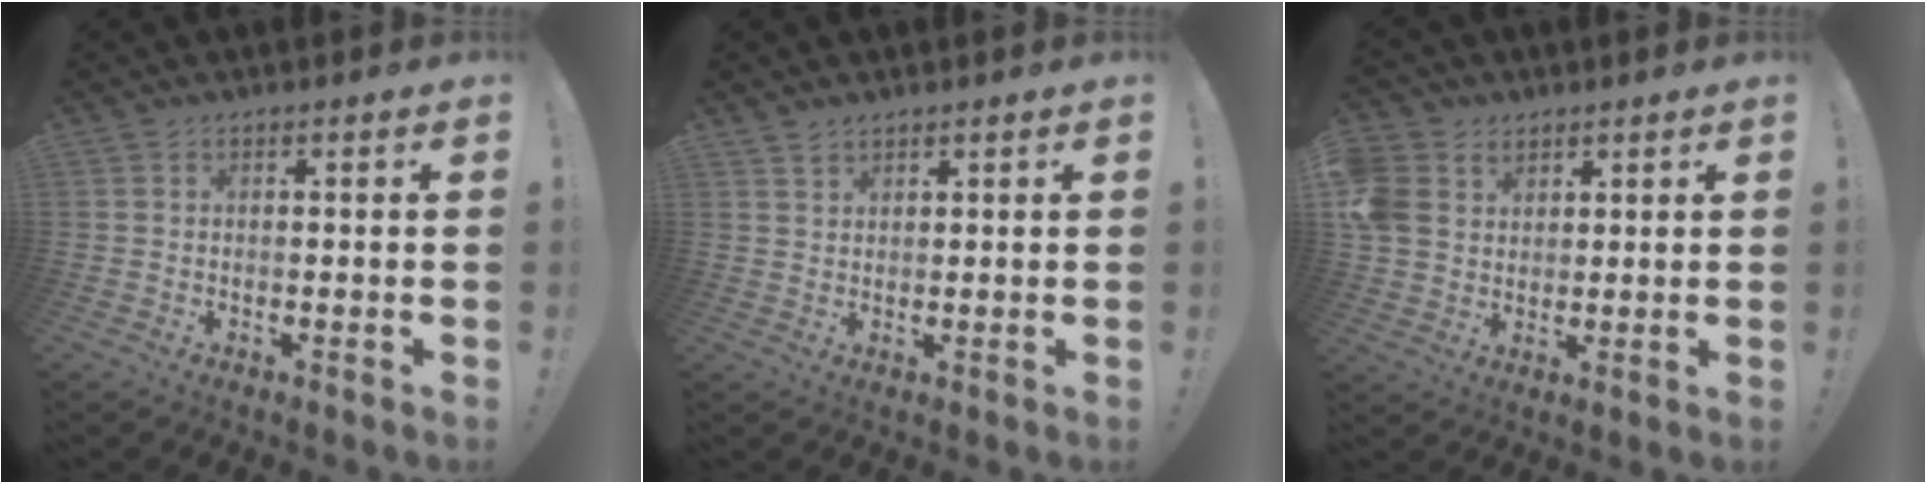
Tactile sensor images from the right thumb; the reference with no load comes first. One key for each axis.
{"total": 2.1, "fx": 2.0, "fy": 0.5, "fz": 0.6, "tx": 0.000, "ty": -0.017, "tz": 0.036}
{"total": 8.5, "fx": 3.4, "fy": 7.1, "fz": 3.2, "tx": -0.070, "ty": -0.013, "tz": 0.069}